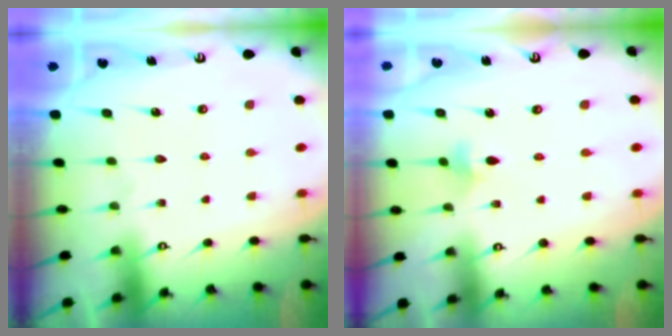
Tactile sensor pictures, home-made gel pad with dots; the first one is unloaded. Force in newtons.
{"total": 3.5, "press": 3.4, "slide": 0.8}